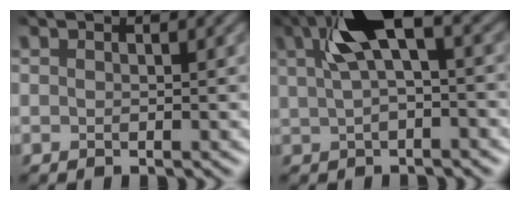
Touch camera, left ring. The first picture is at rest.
{"total": 5.8, "force": [1.9, 2.2, 5.0], "torque": [-0.115, 0.009, 0.037]}